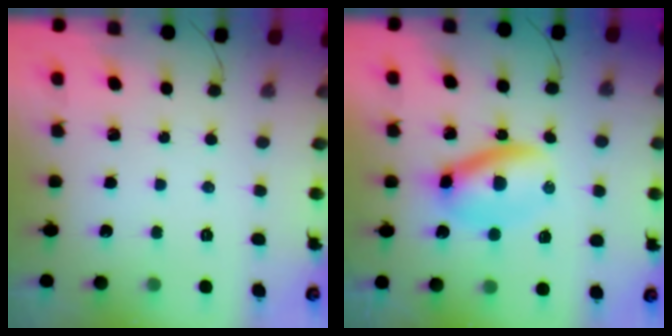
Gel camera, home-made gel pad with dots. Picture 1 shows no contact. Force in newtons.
{"total": 7.0, "press": 6.7, "slide": 1.8}